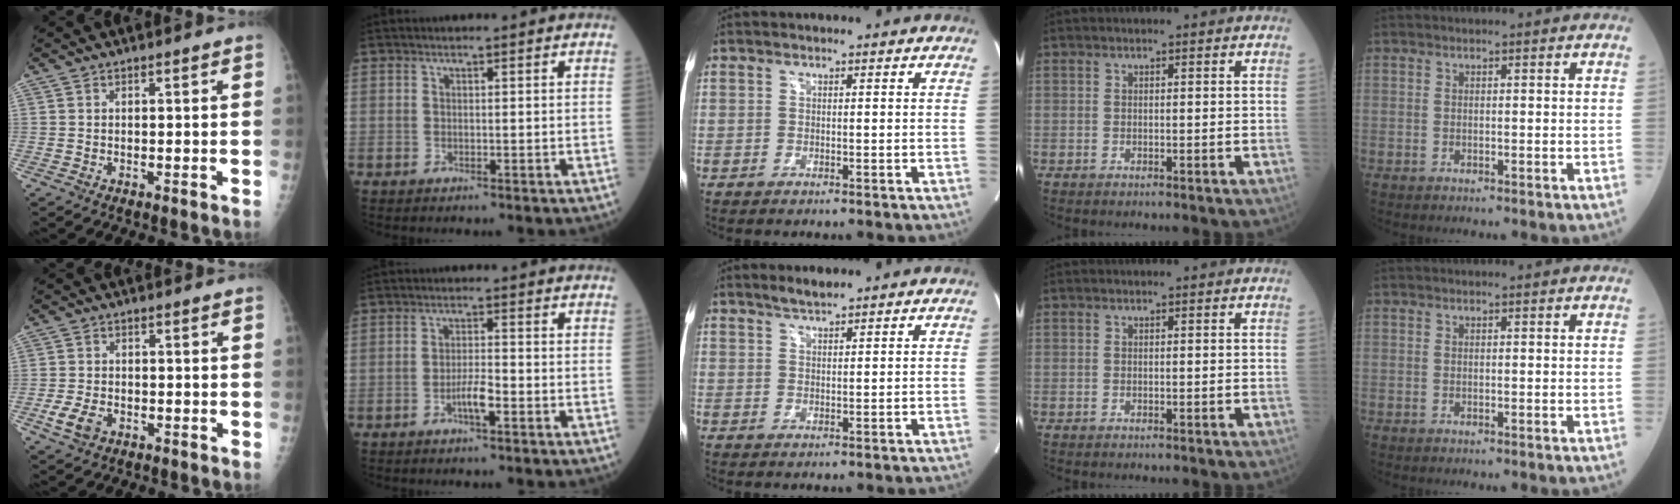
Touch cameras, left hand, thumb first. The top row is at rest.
{"thumb": {"total": 4.4, "force": [-1.8, 2.9, 2.7], "torque": [-0.055, 0.002, -0.031]}, "index": {"total": 3.3, "force": [-1.6, 0.5, 2.8], "torque": [-0.054, -0.001, -0.032]}, "middle": {"total": 2.6, "force": [2.3, 0.2, 1.1], "torque": [-0.028, 0.005, 0.045]}}